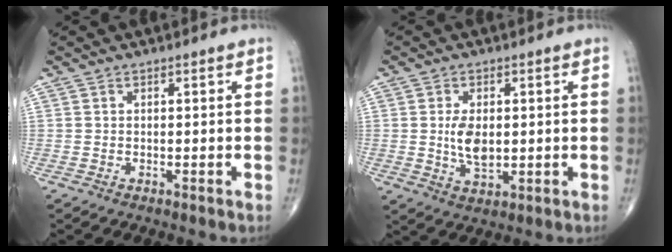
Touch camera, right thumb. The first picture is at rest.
{"total": 6.3, "force": [0.3, 3.6, 5.2], "torque": [-0.089, -0.010, 0.010]}